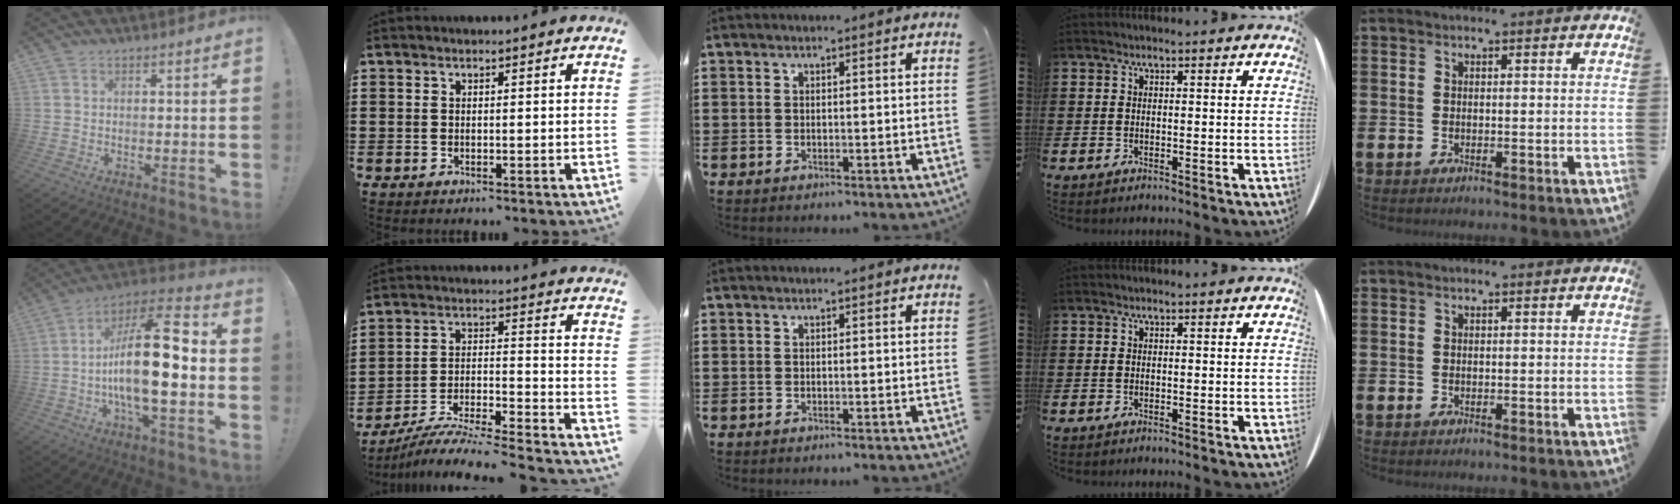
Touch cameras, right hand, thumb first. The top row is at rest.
{"thumb": {"total": 22.7, "force": [-2.6, 8.0, 21.1], "torque": [-0.367, 0.014, -0.047]}, "index": {"total": 6.3, "force": [-6.0, -0.3, 1.9], "torque": [-0.038, -0.012, -0.124]}}